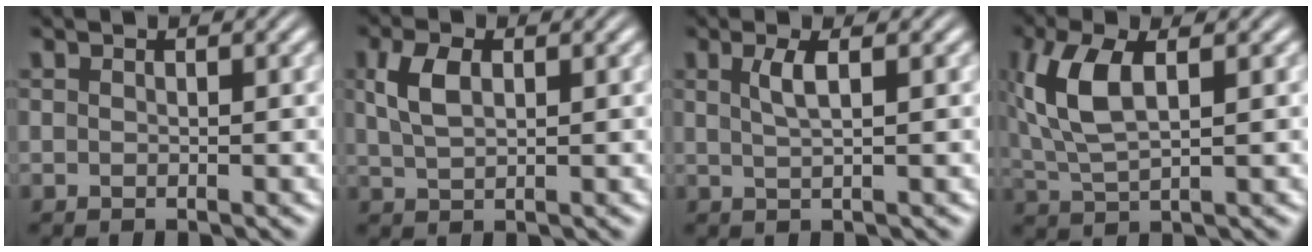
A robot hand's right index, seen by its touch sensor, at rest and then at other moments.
{"total": 2.7, "force": [0.7, 1.3, 2.3], "torque": [-0.049, -0.003, 0.019]}
{"total": 1.7, "force": [0.4, -0.2, 1.7], "torque": [-0.030, -0.004, 0.014]}
{"total": 5.2, "force": [1.4, 2.4, 4.4], "torque": [-0.108, -0.007, 0.036]}